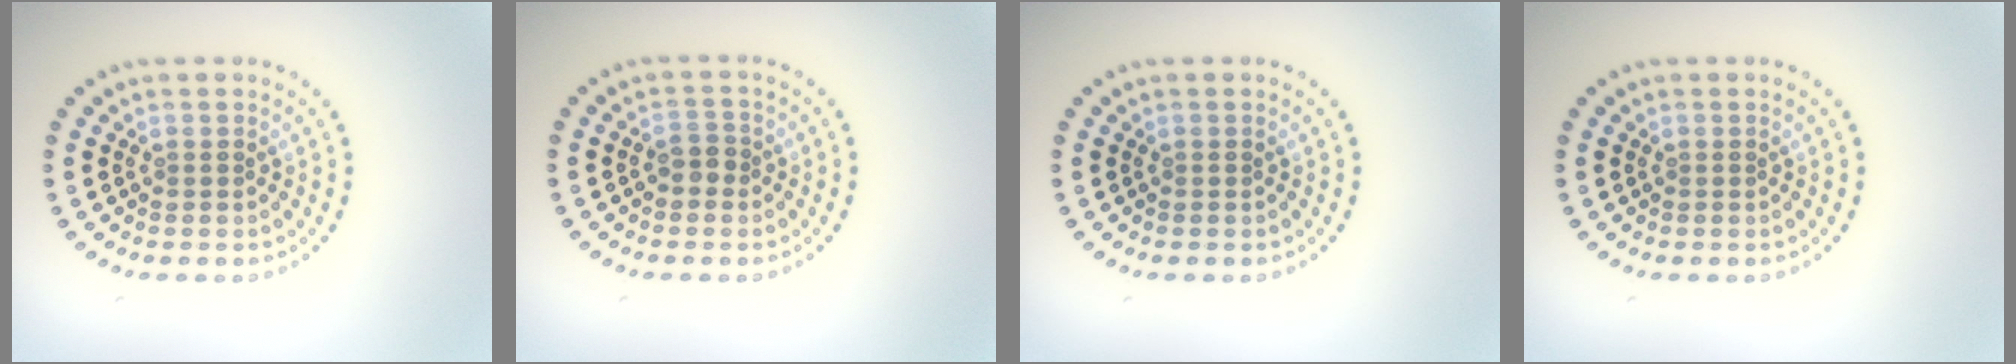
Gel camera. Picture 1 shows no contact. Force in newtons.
{"total": 1.4, "press": 1.3, "slide": 0.5}
{"total": 0.0}
{"total": 0.0}